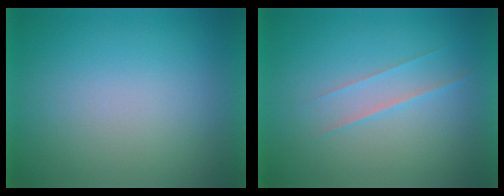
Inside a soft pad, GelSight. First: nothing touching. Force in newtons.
{"total": 1.6}